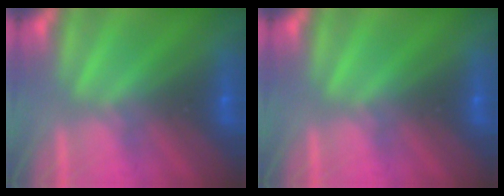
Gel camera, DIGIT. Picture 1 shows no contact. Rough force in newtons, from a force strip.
{"total": 0.0}